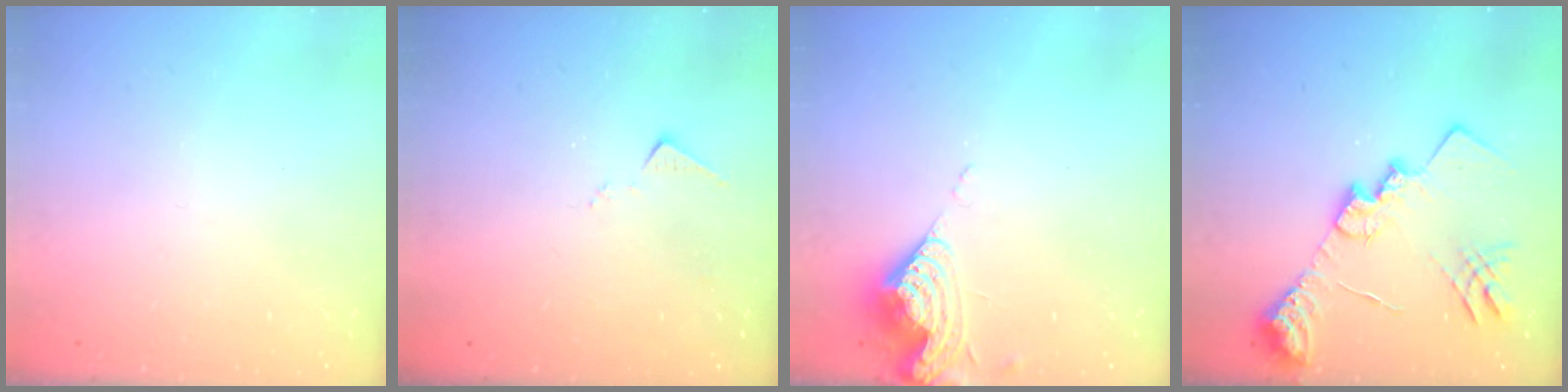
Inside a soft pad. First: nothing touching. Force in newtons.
{"total": 6.6, "press": 6.6, "slide": 0.4}
{"total": 9.8, "press": 9.8, "slide": 0.8}
{"total": 19.1, "press": 19.0, "slide": 1.6}